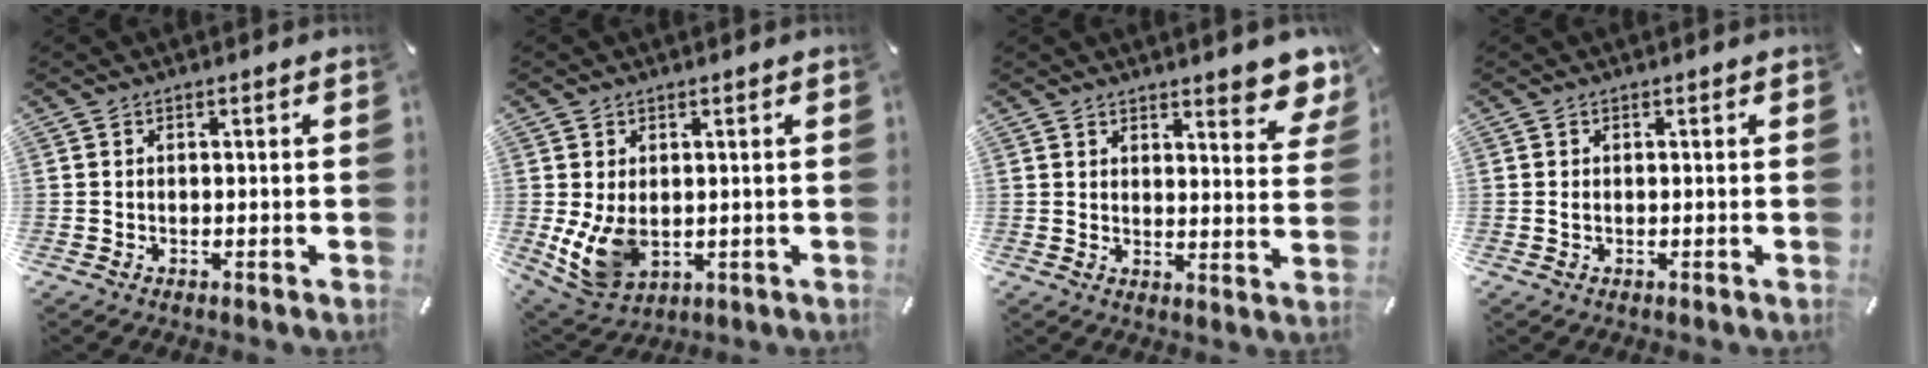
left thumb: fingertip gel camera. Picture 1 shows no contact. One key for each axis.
{"total": 9.4, "fx": -0.1, "fy": 7.0, "fz": 6.2, "tx": -0.134, "ty": -0.007, "tz": 0.002}
{"total": 6.9, "fx": 5.9, "fy": 2.3, "fz": 2.8, "tx": -0.024, "ty": -0.047, "tz": 0.102}
{"total": 0.6, "fx": 0.0, "fy": 0.4, "fz": 0.4, "tx": -0.009, "ty": 0.000, "tz": -0.001}